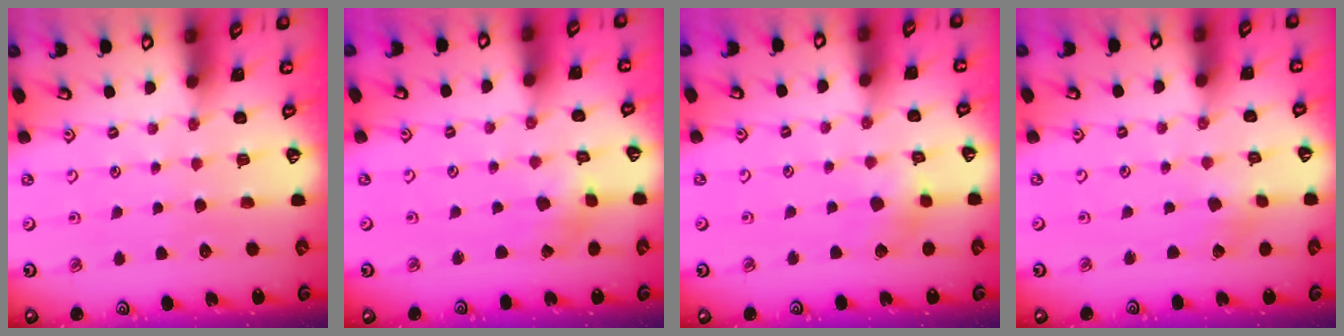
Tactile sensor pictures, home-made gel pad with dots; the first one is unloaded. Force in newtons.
{"total": 1.1, "press": 1.0, "slide": 0.4}
{"total": 4.5, "press": 4.5, "slide": 0.3}
{"total": 0.5, "press": 0.5, "slide": 0.0}